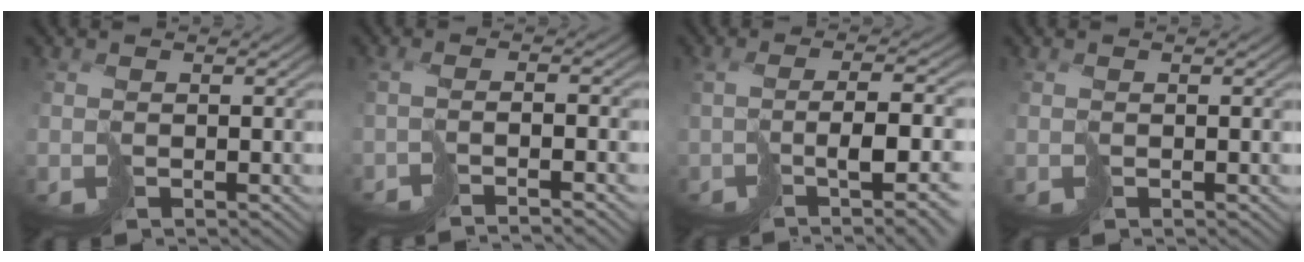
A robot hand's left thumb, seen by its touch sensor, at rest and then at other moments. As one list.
[{"total": 3.5, "force": [-2.8, -0.5, 2.0], "torque": [-0.028, -0.003, -0.051]}, {"total": 9.3, "force": [-2.9, 2.3, 8.5], "torque": [-0.139, -0.017, -0.029]}, {"total": 0.0}]